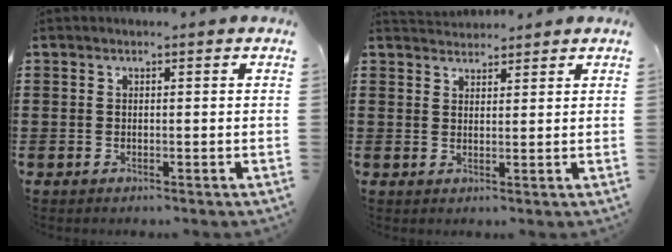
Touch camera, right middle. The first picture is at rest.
{"total": 2.4, "force": [2.3, 0.6, -0.2], "torque": [-0.003, 0.000, 0.046]}